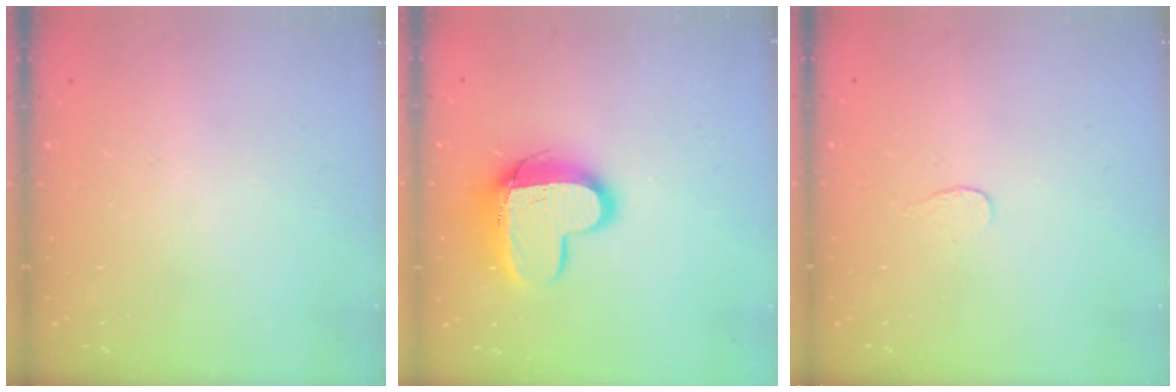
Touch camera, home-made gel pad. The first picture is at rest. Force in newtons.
{"total": 12.8, "press": 12.7, "slide": 1.4}
{"total": 2.7, "press": 2.7, "slide": 0.3}